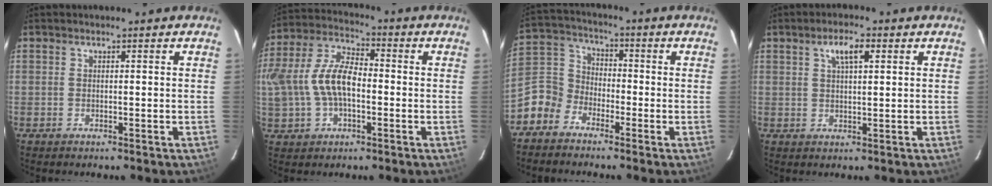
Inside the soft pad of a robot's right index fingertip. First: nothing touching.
{"total": 15.3, "force": [-1.3, 9.0, 12.2], "torque": [-0.272, 0.018, -0.021]}
{"total": 7.9, "force": [-4.7, 6.1, 1.6], "torque": [-0.047, 0.035, -0.114]}
{"total": 4.5, "force": [2.1, 1.5, 3.7], "torque": [-0.067, 0.010, 0.037]}